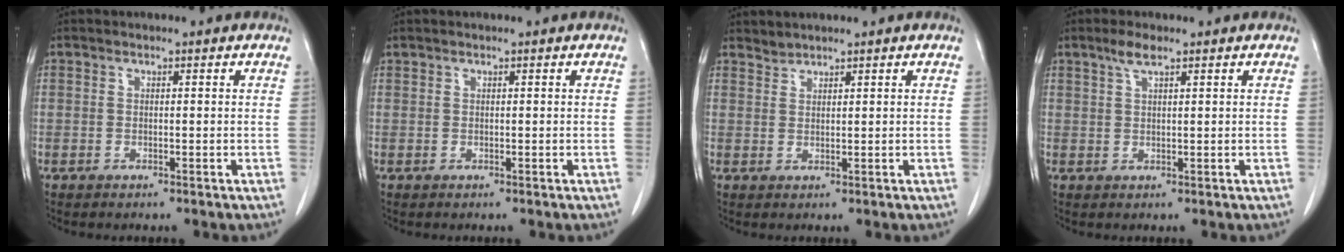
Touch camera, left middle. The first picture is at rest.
{"total": 0.0}
{"total": 1.3, "force": [1.2, 0.0, -0.3], "torque": [0.002, -0.002, 0.025]}
{"total": 2.5, "force": [1.7, 0.3, 1.8], "torque": [-0.042, 0.004, 0.035]}